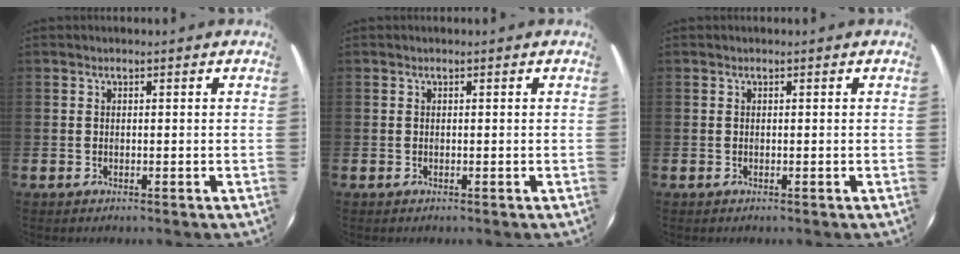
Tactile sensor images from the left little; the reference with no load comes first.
{"total": 0.0}
{"total": 0.0}